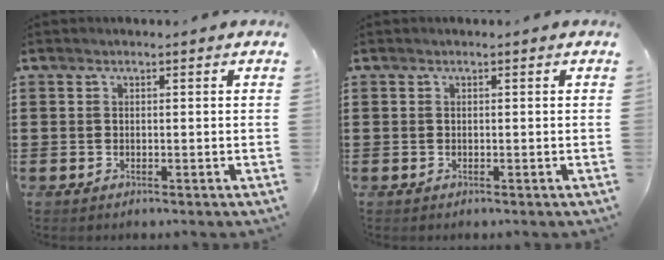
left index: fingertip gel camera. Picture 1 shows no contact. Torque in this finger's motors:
{"motor_torque": [0.01, 0.01, 0.00, 0.01]}